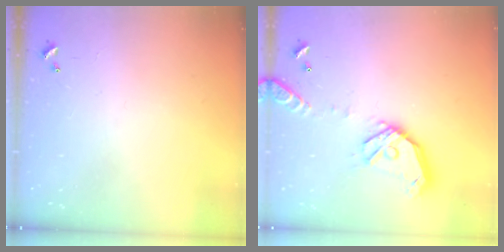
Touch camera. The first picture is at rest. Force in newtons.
{"total": 16.2, "press": 16.0, "slide": 2.7}